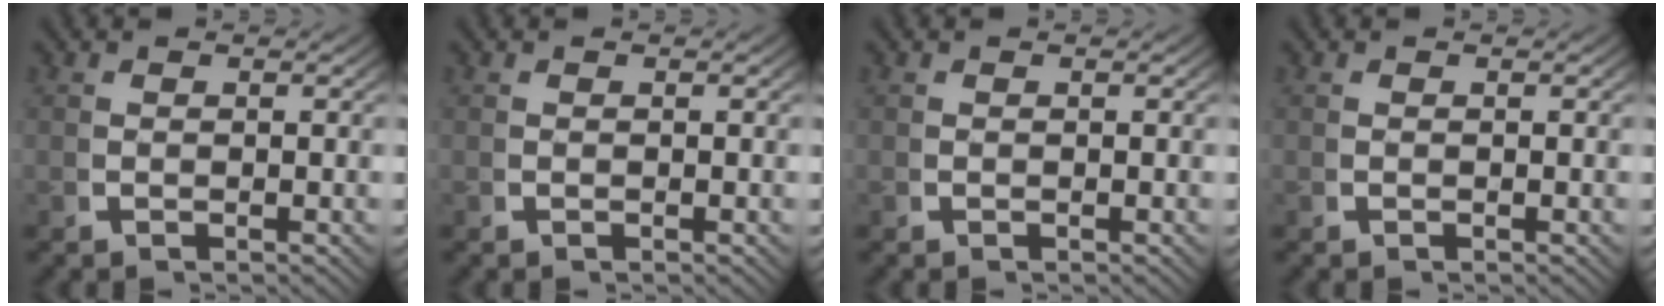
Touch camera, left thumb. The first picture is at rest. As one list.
[{"total": 0.0}, {"total": 0.0}, {"total": 0.0}]